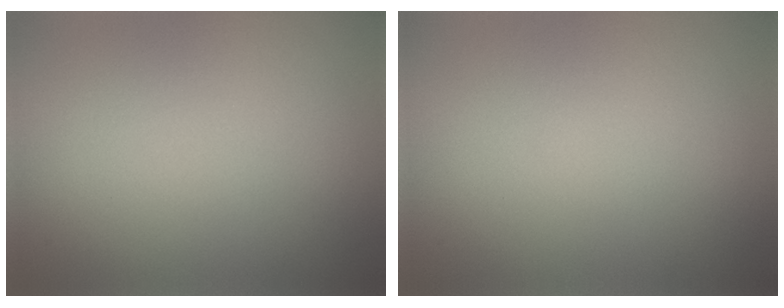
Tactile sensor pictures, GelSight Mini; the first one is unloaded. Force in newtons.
{"total": 0.0}